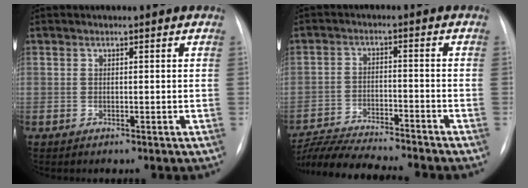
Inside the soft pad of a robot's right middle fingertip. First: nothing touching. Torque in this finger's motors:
{"motor_torque": [1.06, -1.08, 0.15, 0.09]}